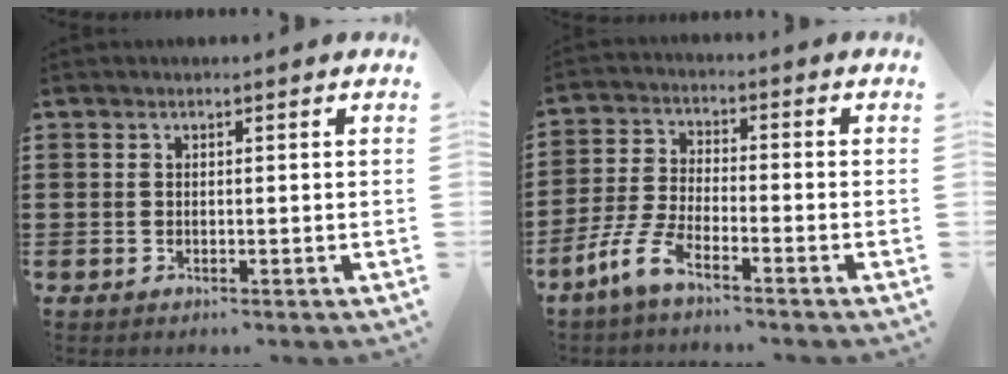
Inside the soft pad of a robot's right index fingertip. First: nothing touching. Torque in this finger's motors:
{"motor_torque": [1.01, 1.13, 0.21, 0.19]}